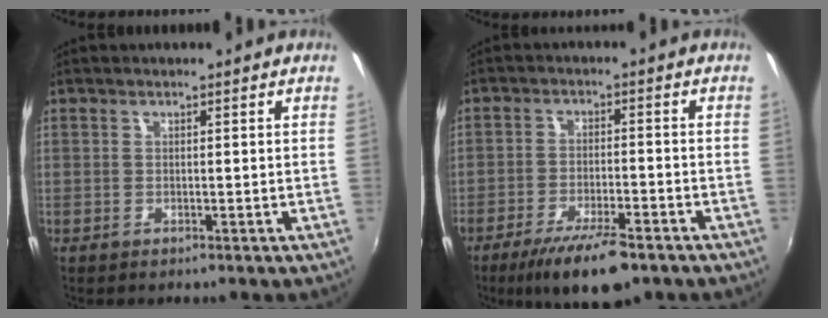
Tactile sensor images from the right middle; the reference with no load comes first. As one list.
[{"total": 11.2, "force": [-7.8, 3.1, 7.3], "torque": [-0.152, -0.021, -0.130]}]